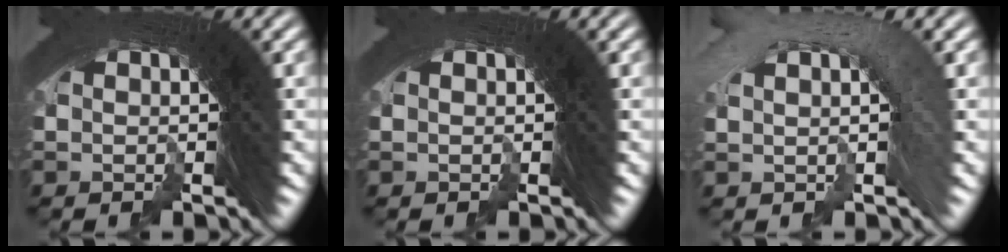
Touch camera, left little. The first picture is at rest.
{"total": 0.0}
{"total": 2.9, "force": [-2.5, 1.4, -0.4], "torque": [0.007, 0.007, -0.043]}